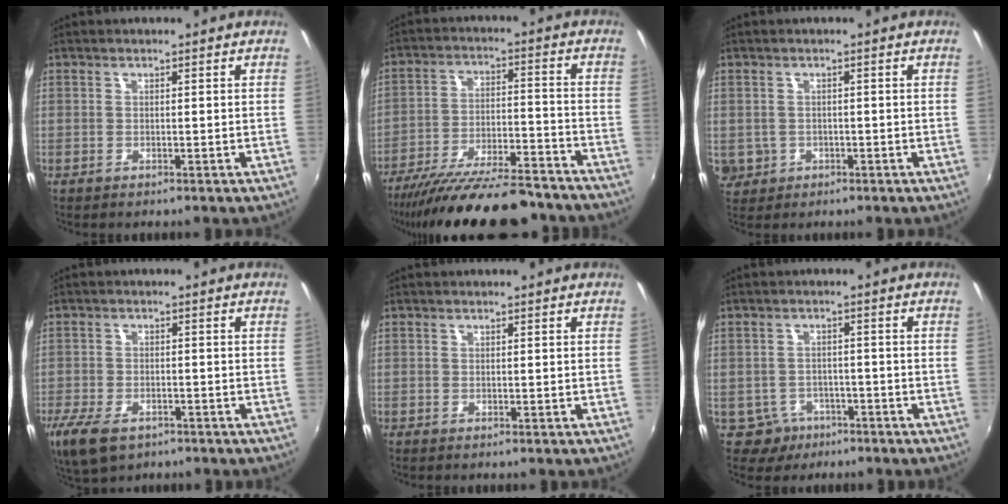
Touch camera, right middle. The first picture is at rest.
{"total": 23.0, "force": [-19.8, 4.7, 10.8], "torque": [-0.195, -0.038, -0.290]}
{"total": 5.3, "force": [-0.9, 4.9, 1.7], "torque": [-0.048, -0.002, -0.002]}
{"total": 9.9, "force": [-6.1, 5.2, 5.8], "torque": [-0.141, -0.029, -0.109]}
{"total": 0.0}
{"total": 4.8, "force": [-2.9, 3.7, 0.6], "torque": [-0.024, 0.008, -0.040]}